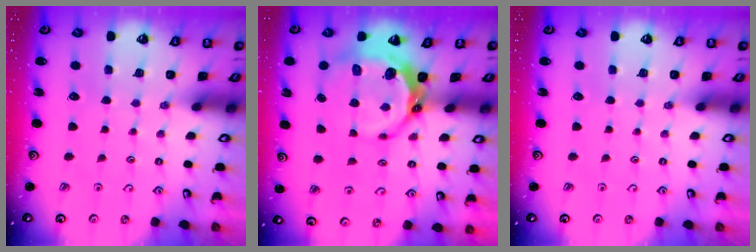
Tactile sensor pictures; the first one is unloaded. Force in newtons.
{"total": 10.1, "press": 9.2, "slide": 4.3}
{"total": 0.0}